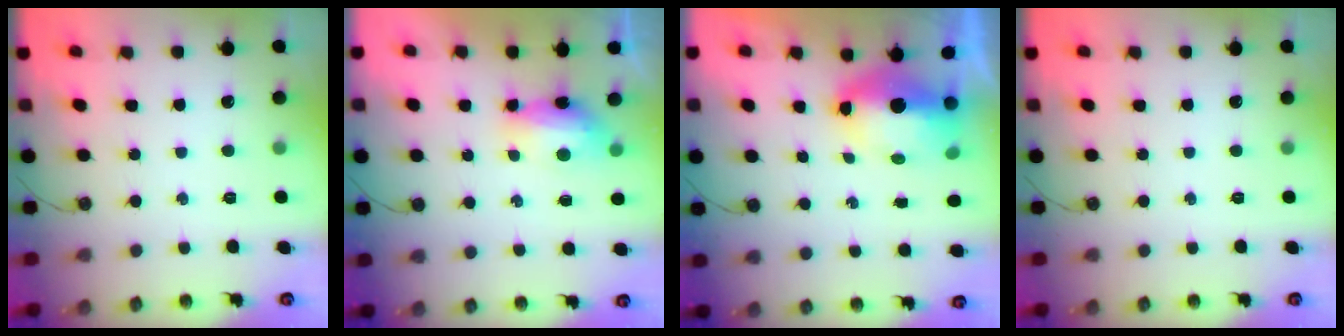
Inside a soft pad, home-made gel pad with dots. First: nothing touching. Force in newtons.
{"total": 7.7, "press": 7.6, "slide": 1.1}
{"total": 8.8, "press": 8.6, "slide": 1.6}
{"total": 0.0}